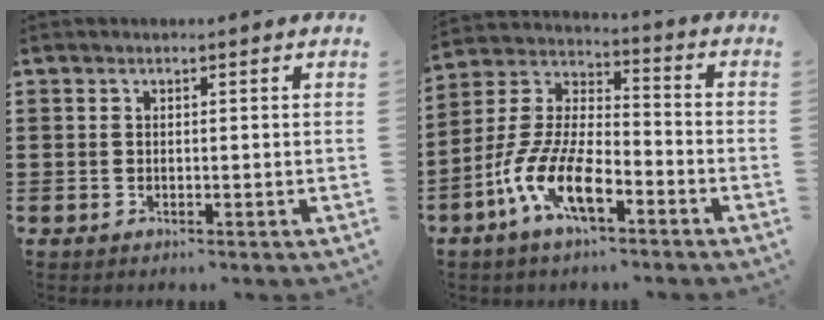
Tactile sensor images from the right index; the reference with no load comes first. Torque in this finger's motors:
{"motor_torque": [2.14, 0.00, 1.05, 0.21]}